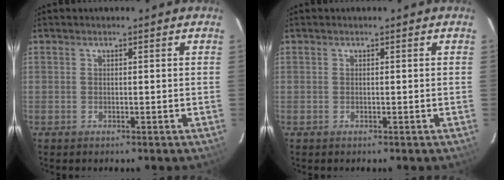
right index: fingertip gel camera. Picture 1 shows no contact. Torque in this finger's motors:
{"motor_torque": [0.00, 0.00, 0.00, 0.00]}